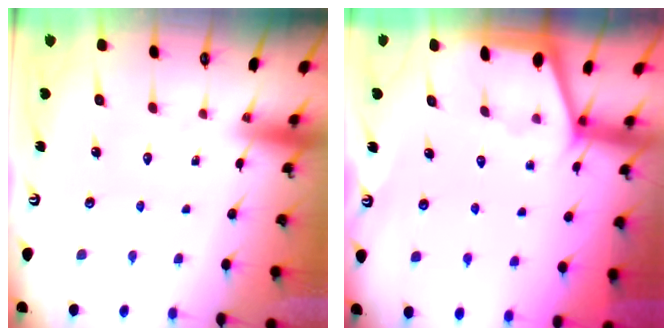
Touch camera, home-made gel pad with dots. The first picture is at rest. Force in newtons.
{"total": 1.1, "press": 1.0, "slide": 0.2}